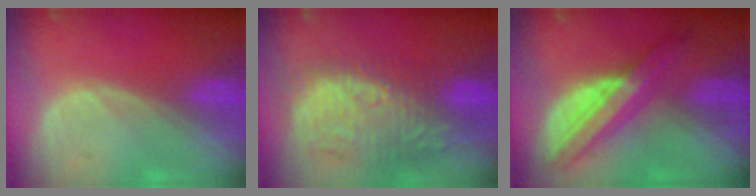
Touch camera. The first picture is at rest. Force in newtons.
{"total": 11.8, "press": 11.2, "slide": 3.9}
{"total": 8.5, "press": 8.4, "slide": 0.4}